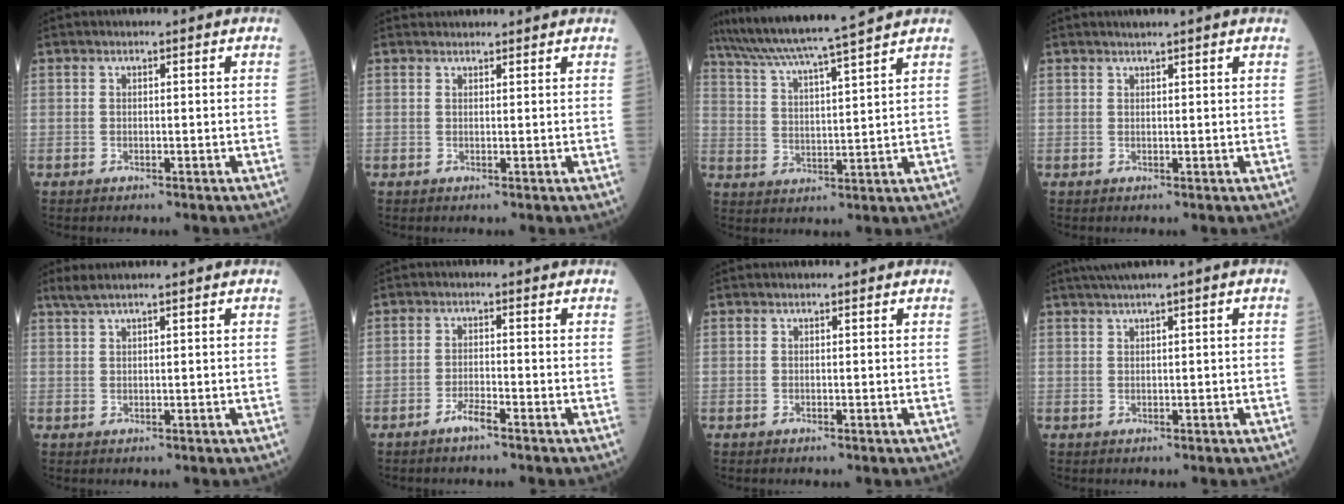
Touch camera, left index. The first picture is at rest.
{"total": 3.6, "force": [3.5, 0.7, 0.5], "torque": [-0.008, 0.028, 0.045]}
{"total": 14.6, "force": [12.7, -1.1, 7.1], "torque": [-0.131, 0.015, 0.202]}
{"total": 2.3, "force": [1.9, -0.4, 1.1], "torque": [-0.014, 0.014, 0.032]}
{"total": 2.5, "force": [2.0, -0.4, 1.4], "torque": [-0.030, 0.017, 0.044]}
{"total": 2.2, "force": [-1.8, 0.1, 1.3], "torque": [-0.030, -0.003, -0.035]}
{"total": 0.0}
{"total": 3.0, "force": [1.6, -0.4, 2.4], "torque": [-0.049, 0.013, 0.035]}